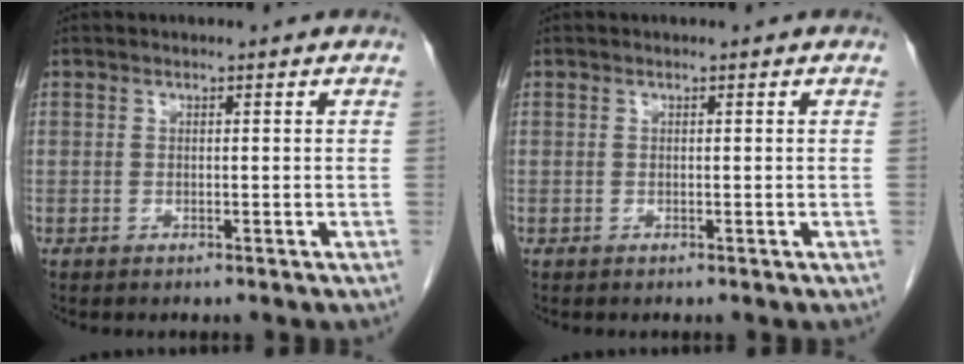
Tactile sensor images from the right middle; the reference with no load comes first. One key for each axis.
{"total": 0.0}